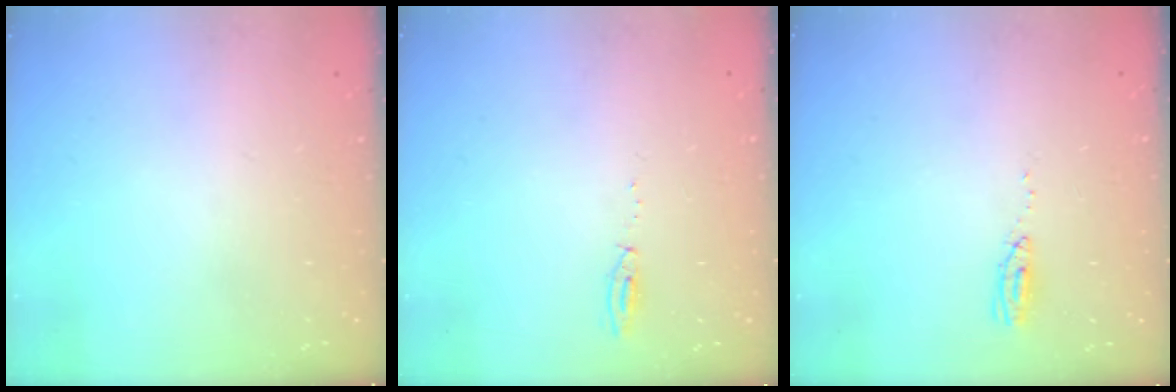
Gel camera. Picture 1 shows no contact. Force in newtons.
{"total": 4.8, "press": 4.7, "slide": 1.0}
{"total": 3.6, "press": 3.3, "slide": 1.5}